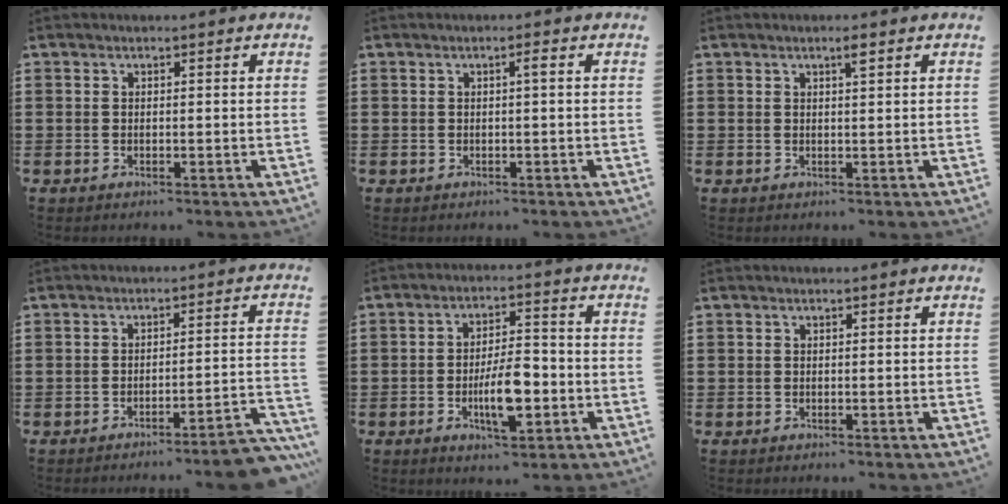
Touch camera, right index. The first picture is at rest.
{"total": 1.1, "force": [0.1, 0.0, 1.1], "torque": [-0.019, 0.000, -0.001]}
{"total": 1.6, "force": [1.0, 0.2, 1.3], "torque": [-0.019, -0.001, 0.014]}
{"total": 4.2, "force": [-3.8, -0.1, 1.7], "torque": [-0.029, -0.008, -0.076]}
{"total": 8.3, "force": [-2.4, 3.1, 7.3], "torque": [-0.147, -0.004, -0.046]}
{"total": 0.0}